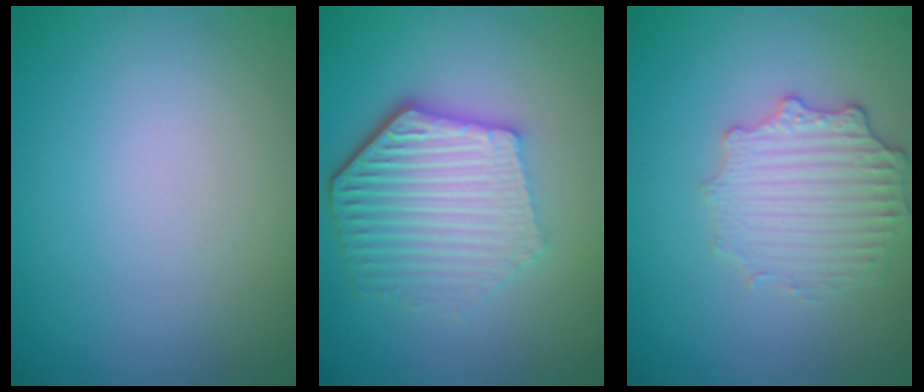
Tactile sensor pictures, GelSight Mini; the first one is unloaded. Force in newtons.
{"total": 6.1, "press": 4.6, "slide": 4.0}
{"total": 3.5, "press": 2.8, "slide": 2.0}